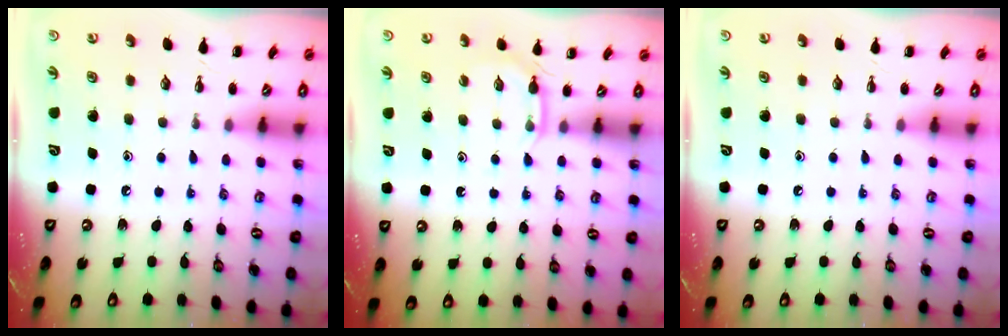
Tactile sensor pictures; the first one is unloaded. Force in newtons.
{"total": 3.5, "press": 3.3, "slide": 1.2}
{"total": 0.0}